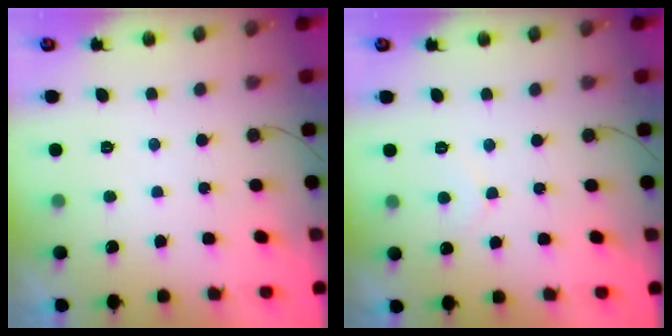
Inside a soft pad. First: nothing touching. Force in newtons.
{"total": 4.3, "press": 4.3, "slide": 0.3}